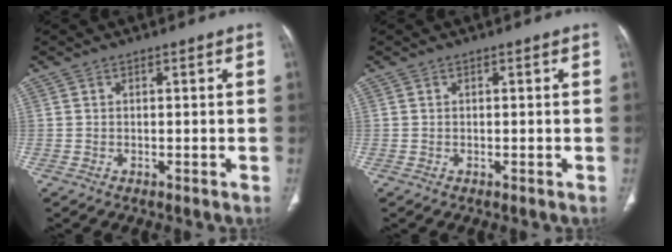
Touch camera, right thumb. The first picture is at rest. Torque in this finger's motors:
{"motor_torque": [0.11, 0.19, 0.08, -0.03, 0.03]}